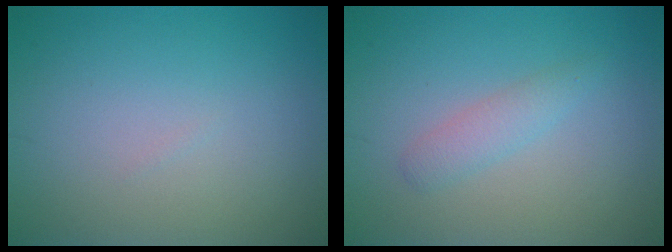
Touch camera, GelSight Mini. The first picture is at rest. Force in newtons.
{"total": 1.7, "press": 1.7, "slide": 0.0}